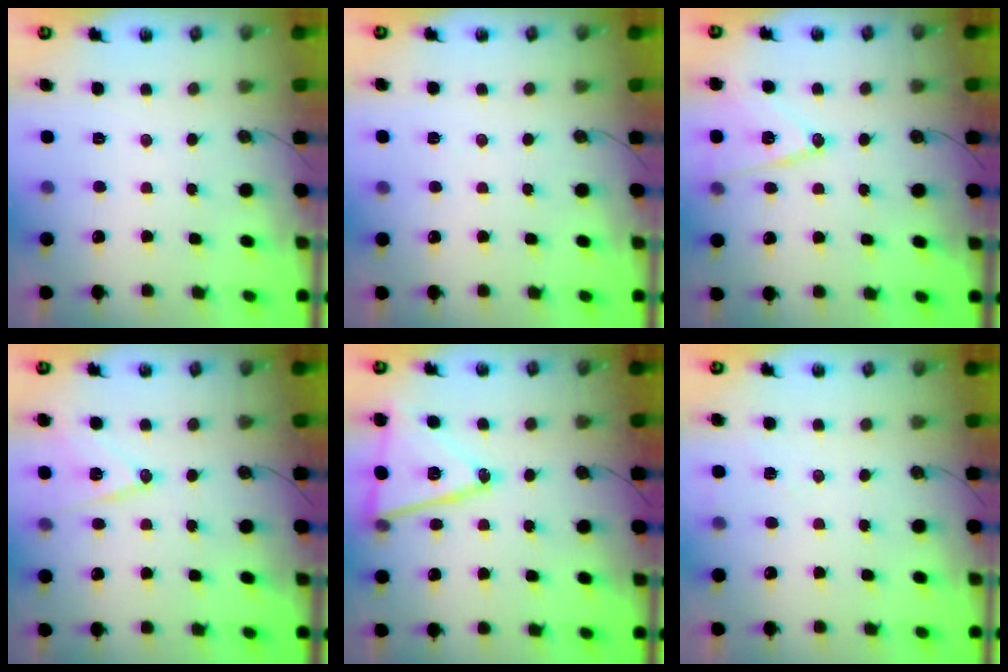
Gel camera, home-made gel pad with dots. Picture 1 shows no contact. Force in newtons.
{"total": 4.6, "press": 1.9, "slide": 4.2}
{"total": 13.4, "press": 13.0, "slide": 3.5}
{"total": 12.7, "press": 12.2, "slide": 3.3}
{"total": 16.2, "press": 15.8, "slide": 3.6}
{"total": 3.6, "press": 3.4, "slide": 1.3}